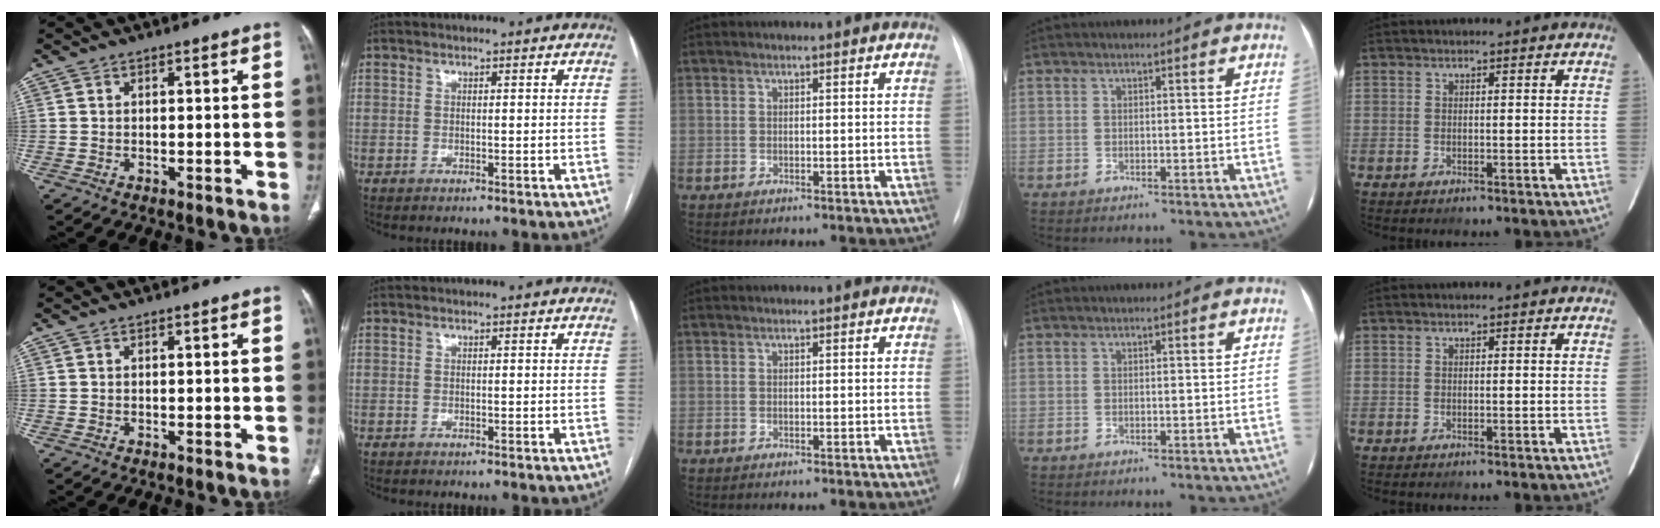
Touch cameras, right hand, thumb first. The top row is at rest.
{}